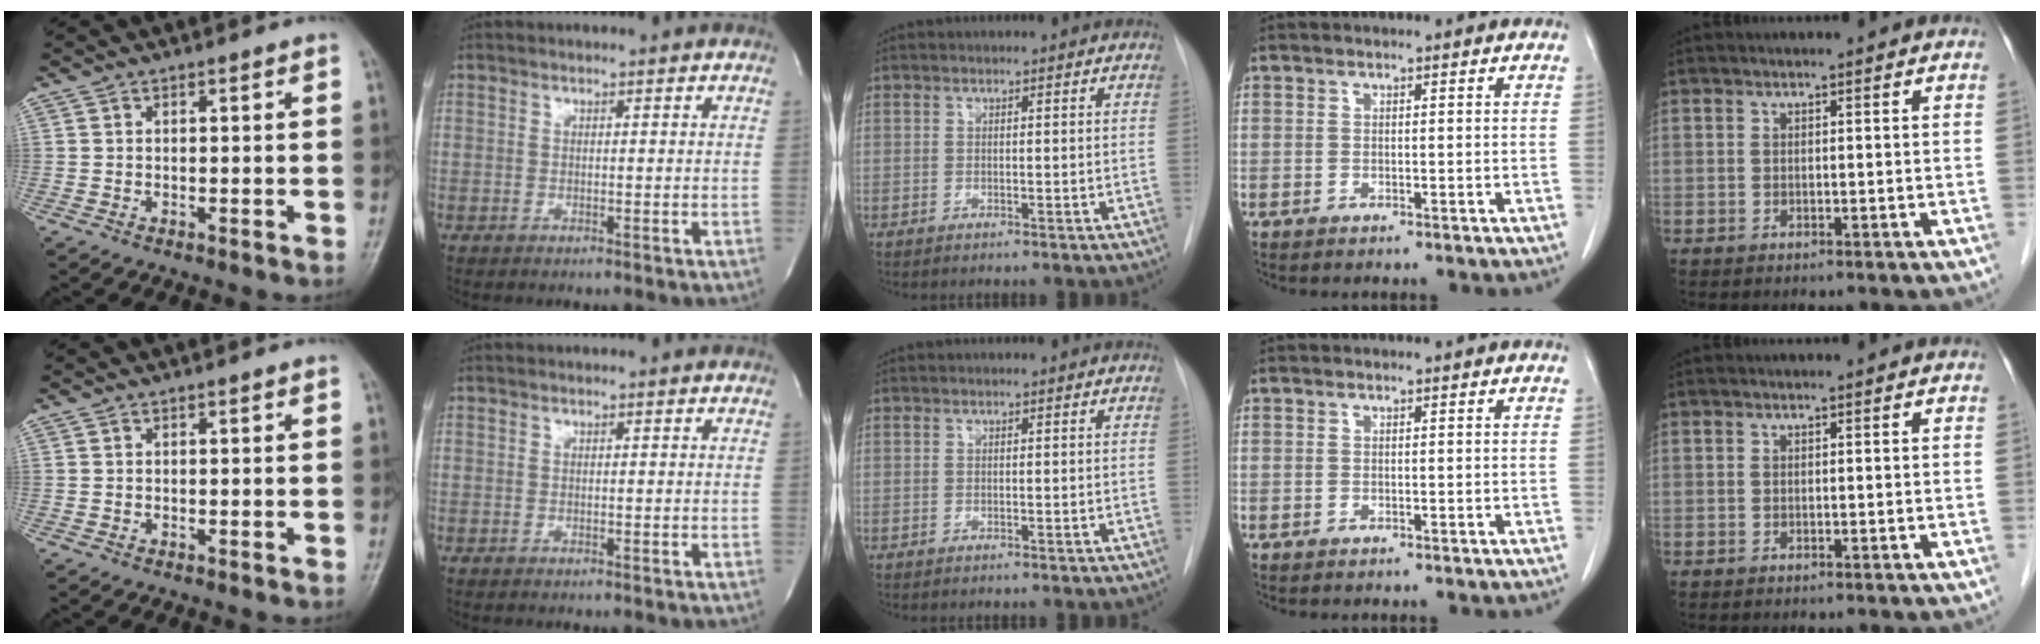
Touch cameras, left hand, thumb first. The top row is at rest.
{}